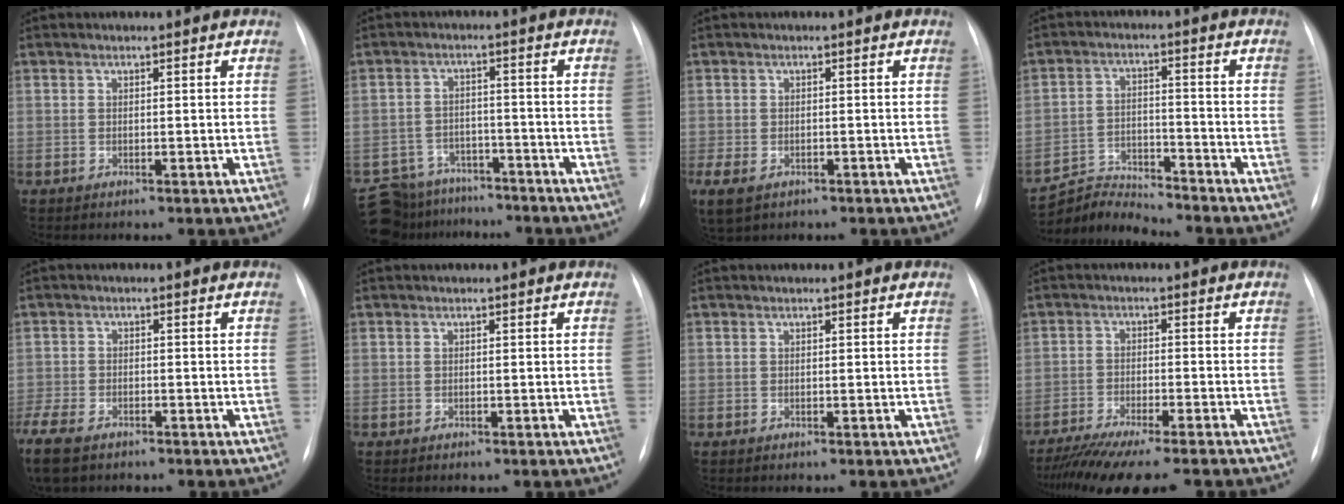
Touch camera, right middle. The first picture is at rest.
{"total": 11.2, "force": [-9.7, 5.4, 1.4], "torque": [-0.033, 0.012, -0.139]}
{"total": 7.4, "force": [-3.8, 5.1, 3.8], "torque": [-0.101, -0.009, -0.055]}
{"total": 6.6, "force": [-6.4, -0.6, -1.5], "torque": [0.017, 0.005, -0.113]}
{"total": 11.9, "force": [-7.8, 6.3, 6.4], "torque": [-0.172, -0.019, -0.125]}
{"total": 0.0}
{"total": 0.0}
{"total": 14.1, "force": [-12.1, 1.2, 7.2], "torque": [-0.109, -0.028, -0.182]}